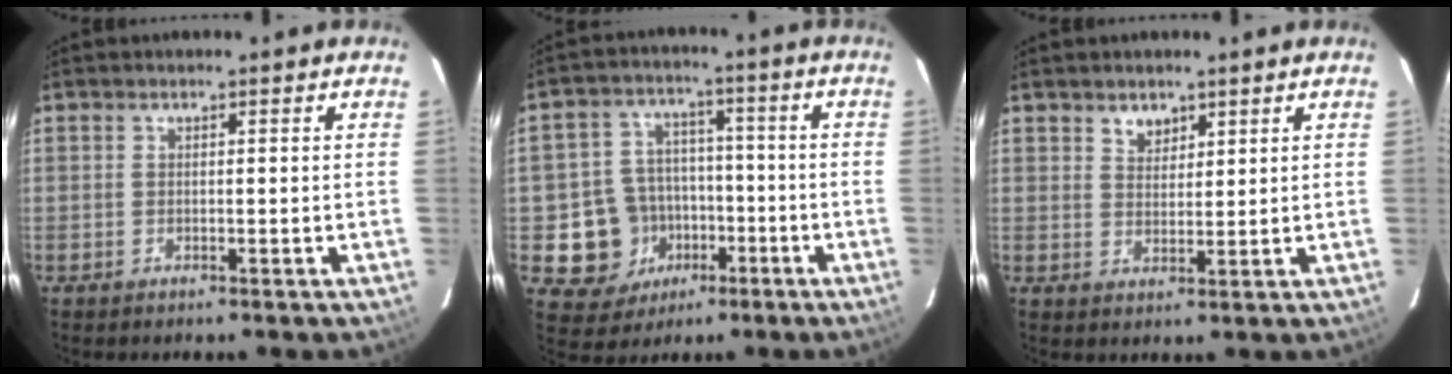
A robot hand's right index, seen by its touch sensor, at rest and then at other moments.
{"total": 11.9, "force": [-4.1, 10.7, 2.9], "torque": [-0.083, 0.033, -0.047]}
{"total": 3.0, "force": [2.1, 1.9, 0.9], "torque": [-0.009, 0.002, 0.036]}